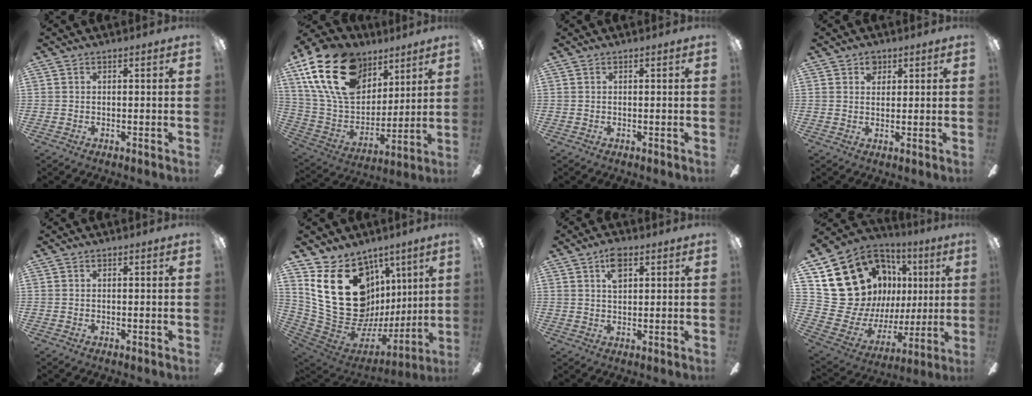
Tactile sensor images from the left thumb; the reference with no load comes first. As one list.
[{"total": 23.7, "force": [13.1, 14.7, 13.2], "torque": [-0.266, -0.054, 0.236]}, {"total": 0.0}, {"total": 3.1, "force": [1.9, 2.2, 1.0], "torque": [0.001, -0.005, 0.030]}, {"total": 0.0}, {"total": 29.0, "force": [7.4, 21.0, 18.5], "torque": [-0.366, -0.042, 0.173]}, {"total": 5.5, "force": [2.6, 2.9, 3.8], "torque": [-0.059, -0.003, 0.042]}, {"total": 19.0, "force": [8.7, 15.5, 6.5], "torque": [-0.140, -0.068, 0.205]}]